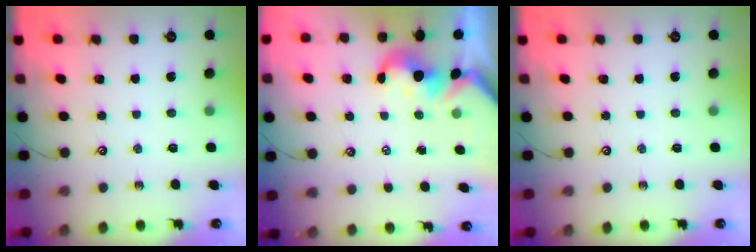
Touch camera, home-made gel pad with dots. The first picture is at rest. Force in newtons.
{"total": 0.8, "press": 0.6, "slide": 0.4}
{"total": 0.0}